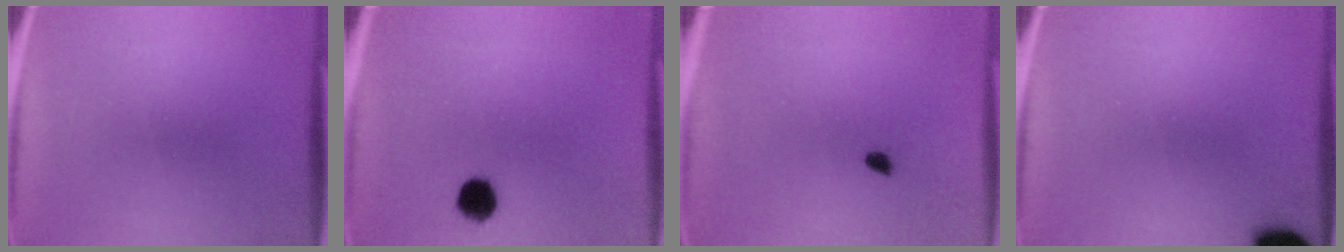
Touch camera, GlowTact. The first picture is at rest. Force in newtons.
{"total": 5.1}
{"total": 1.4}
{"total": 16.8}